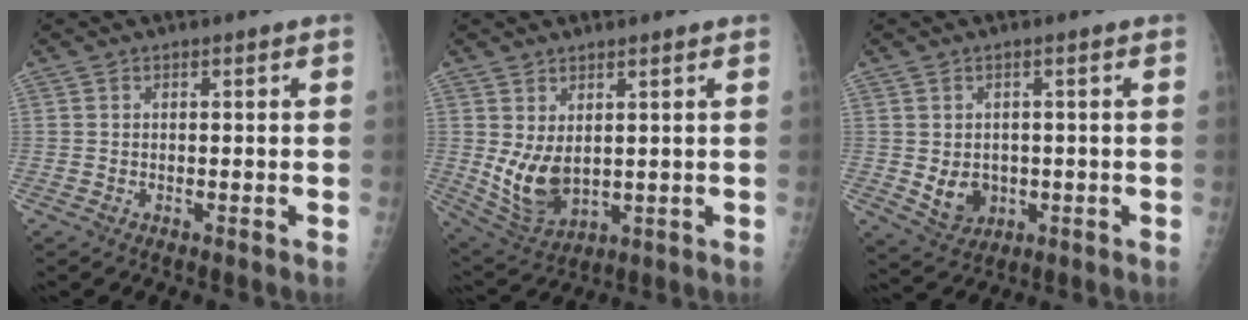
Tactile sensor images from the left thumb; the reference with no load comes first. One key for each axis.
{"total": 8.6, "fx": 1.7, "fy": 5.0, "fz": 6.7, "tx": -0.116, "ty": -0.028, "tz": 0.052}
{"total": 5.2, "fx": -0.4, "fy": 4.3, "fz": 2.9, "tx": -0.027, "ty": -0.005, "tz": 0.010}